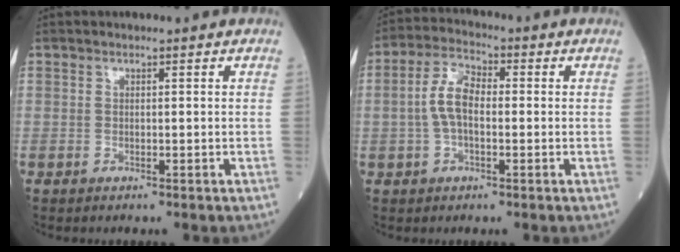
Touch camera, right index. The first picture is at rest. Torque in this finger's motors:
{"motor_torque": [0.72, -0.26, 0.35, 0.12]}